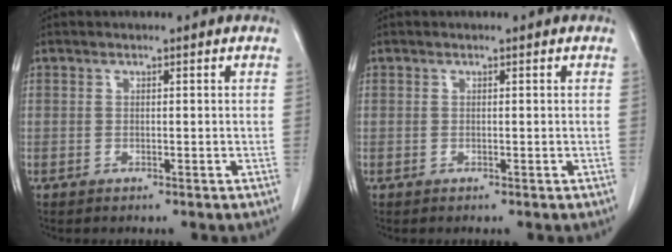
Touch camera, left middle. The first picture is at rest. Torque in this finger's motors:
{"motor_torque": [0.06, -0.04, -0.11, -0.01]}